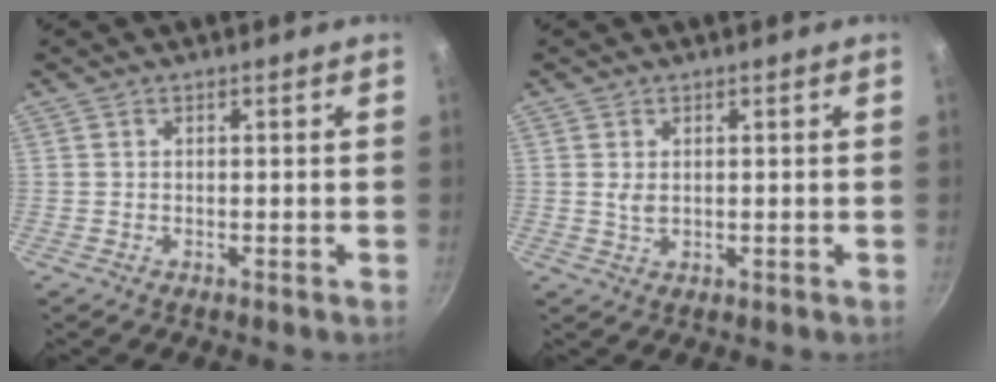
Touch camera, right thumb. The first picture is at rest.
{"total": 2.0, "force": [0.5, 1.2, 1.6], "torque": [-0.028, -0.005, 0.011]}